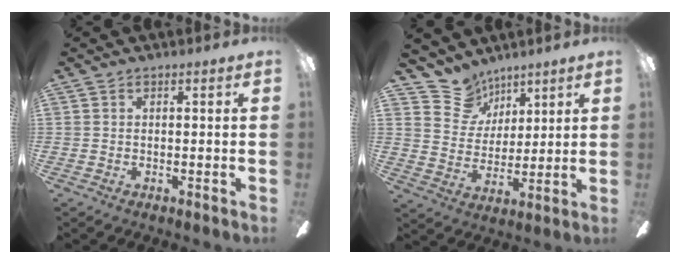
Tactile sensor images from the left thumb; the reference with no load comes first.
{"total": 10.4, "force": [7.8, 6.8, 0.7], "torque": [-0.033, -0.055, 0.153]}